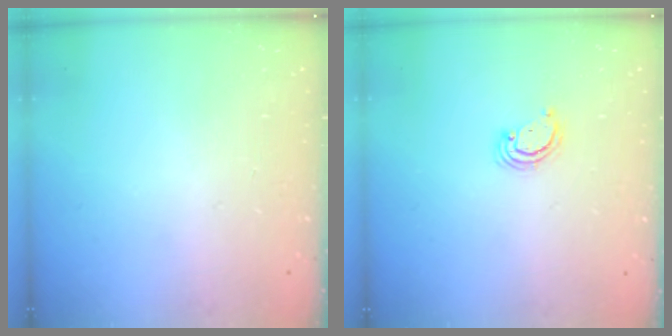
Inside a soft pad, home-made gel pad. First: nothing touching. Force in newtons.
{"total": 2.9, "press": 2.8, "slide": 0.3}